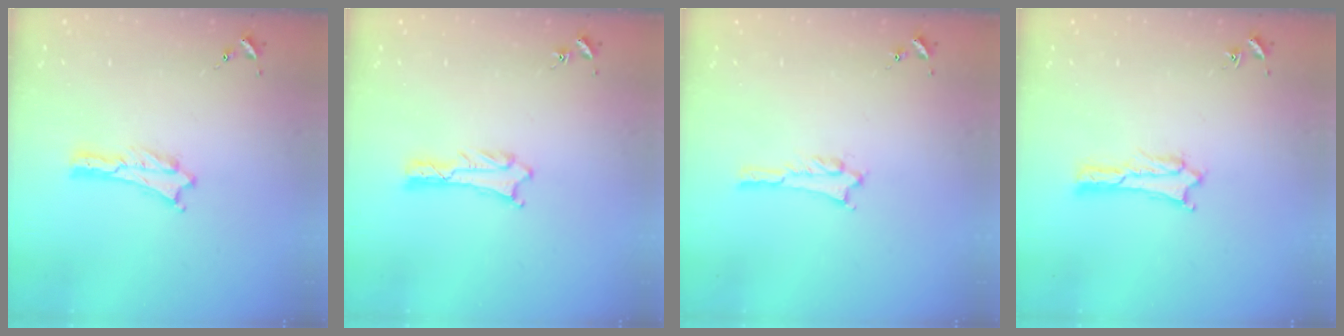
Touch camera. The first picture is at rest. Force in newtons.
{"total": 0.6, "press": 0.6, "slide": 0.1}
{"total": 0.6, "press": 0.6, "slide": 0.1}
{"total": 1.9, "press": 1.9, "slide": 0.1}